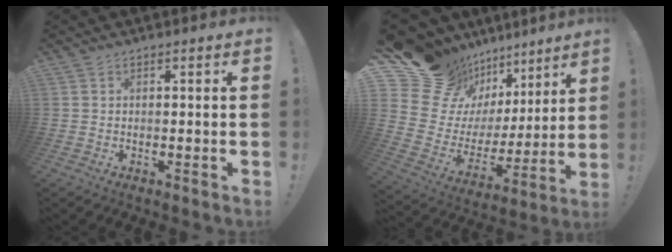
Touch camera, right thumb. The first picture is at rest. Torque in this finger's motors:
{"motor_torque": [-0.64, 2.38, 0.31, 0.38, 0.00]}